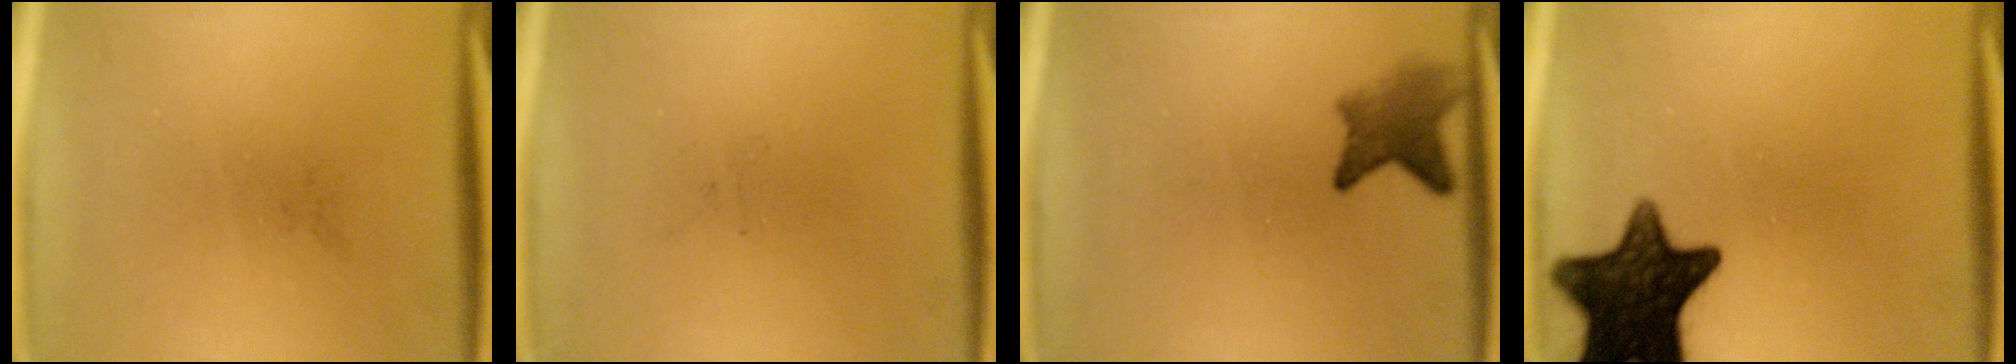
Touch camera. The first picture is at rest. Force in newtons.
{"total": 0.0}
{"total": 4.1}
{"total": 15.0}